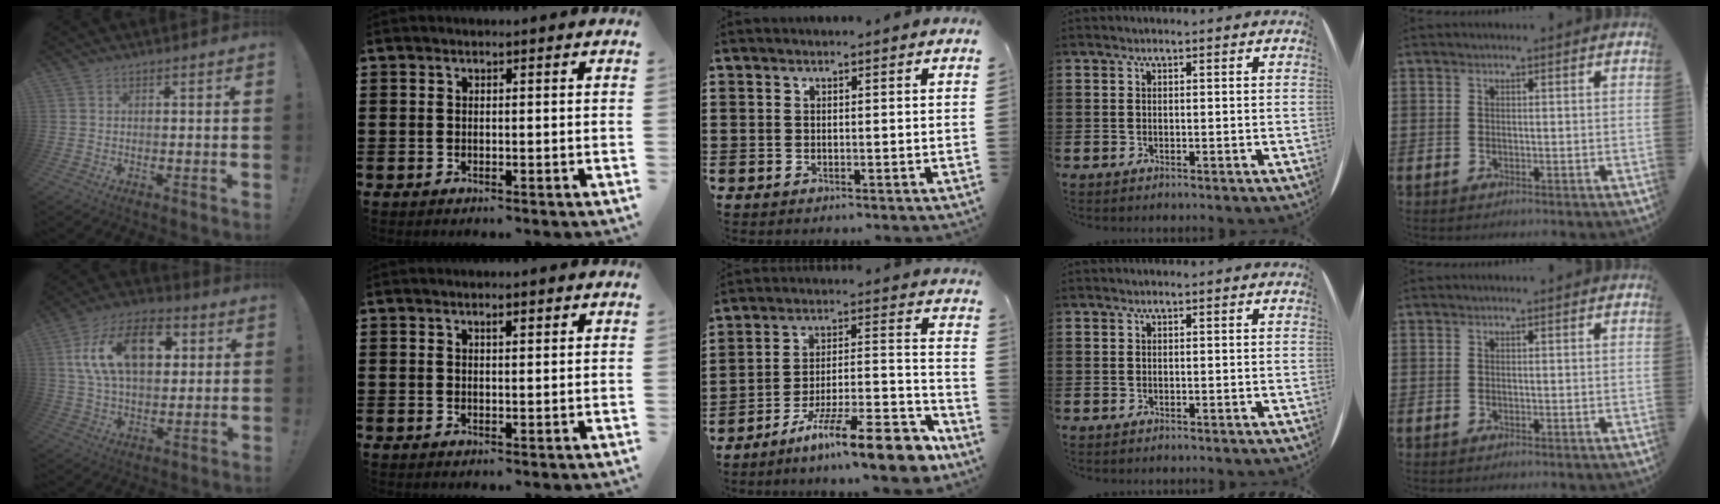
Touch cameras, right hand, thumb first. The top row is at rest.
{"thumb": {"total": 19.9, "force": [5.8, 12.1, 14.8], "torque": [-0.244, 0.000, 0.101]}, "index": {"total": 1.3, "force": [0.6, 0.4, 1.0], "torque": [-0.013, 0.000, 0.008]}, "middle": {"total": 13.8, "force": [-10.5, 1.5, 8.8], "torque": [-0.130, 0.034, -0.185]}}